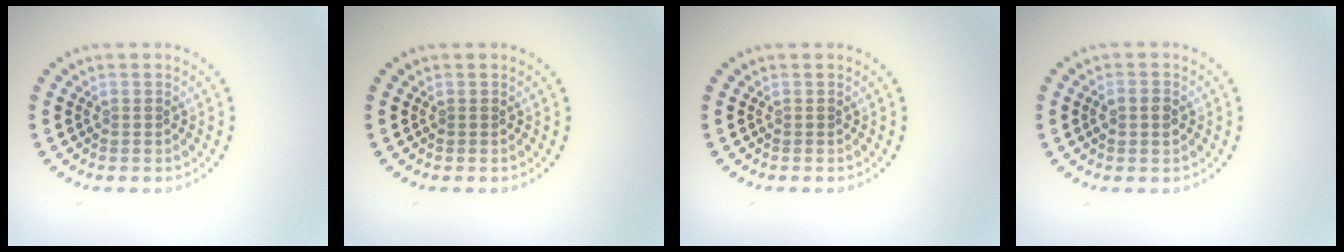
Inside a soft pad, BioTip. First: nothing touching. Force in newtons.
{"total": 0.0}
{"total": 0.0}
{"total": 1.3, "press": 1.3, "slide": 0.2}